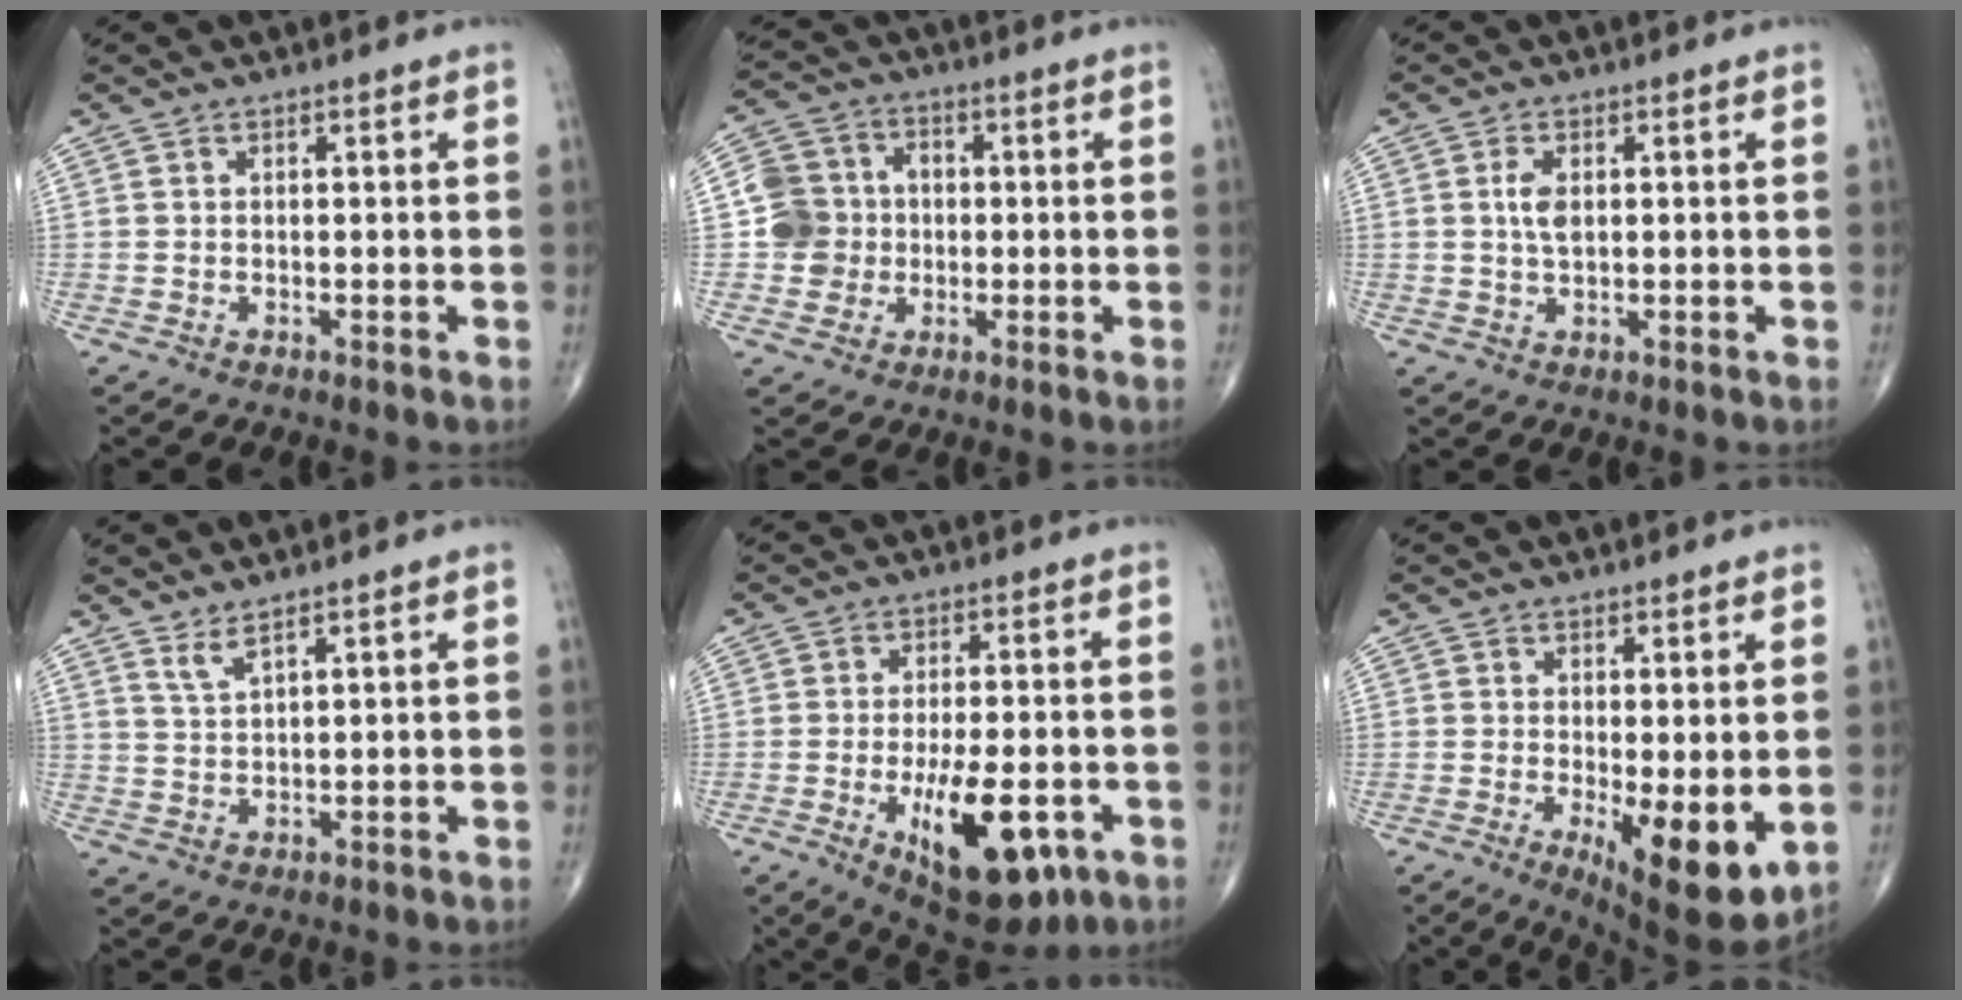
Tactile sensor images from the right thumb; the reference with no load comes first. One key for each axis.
{"total": 8.9, "fx": -0.4, "fy": 8.4, "fz": 2.8, "tx": -0.022, "ty": 0.022, "tz": -0.015}
{"total": 3.4, "fx": 0.6, "fy": 1.8, "fz": 2.9, "tx": -0.055, "ty": -0.003, "tz": 0.011}
{"total": 2.9, "fx": 2.3, "fy": 0.3, "fz": 1.7, "tx": -0.036, "ty": -0.021, "tz": 0.051}
{"total": 15.4, "fx": -5.5, "fy": 6.5, "fz": 12.9, "tx": -0.184, "ty": 0.004, "tz": -0.066}
{"total": 10.7, "fx": -2.0, "fy": 3.4, "fz": 10.0, "tx": -0.137, "ty": -0.027, "tz": -0.019}